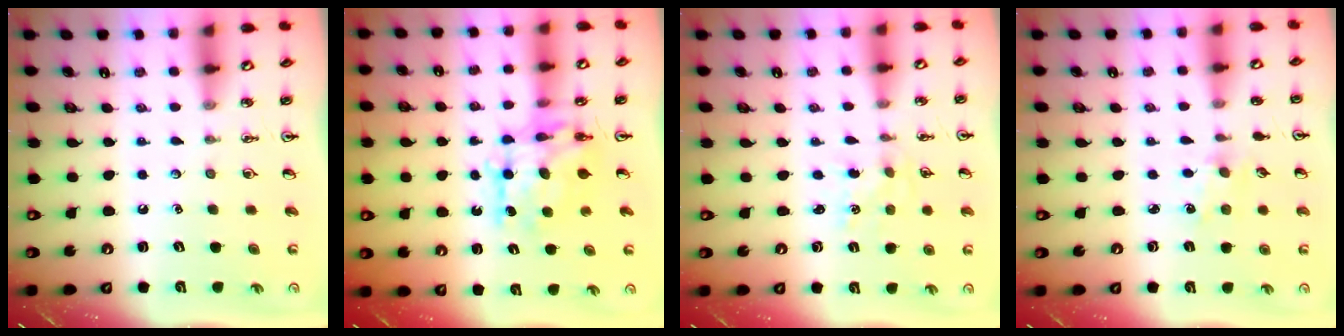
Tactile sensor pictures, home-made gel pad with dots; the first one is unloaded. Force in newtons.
{"total": 9.2, "press": 9.2, "slide": 0.9}
{"total": 1.0, "press": 1.0, "slide": 0.2}
{"total": 1.2, "press": 1.2, "slide": 0.2}